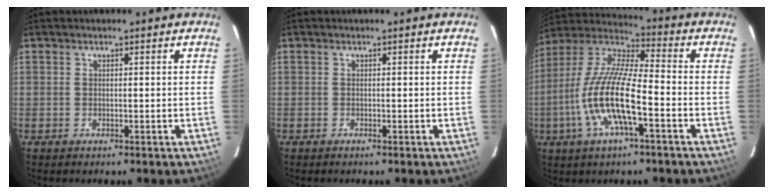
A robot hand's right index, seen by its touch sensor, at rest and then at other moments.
{"total": 0.0}
{"total": 15.5, "force": [-5.1, 3.5, 14.2], "torque": [-0.289, -0.007, -0.105]}